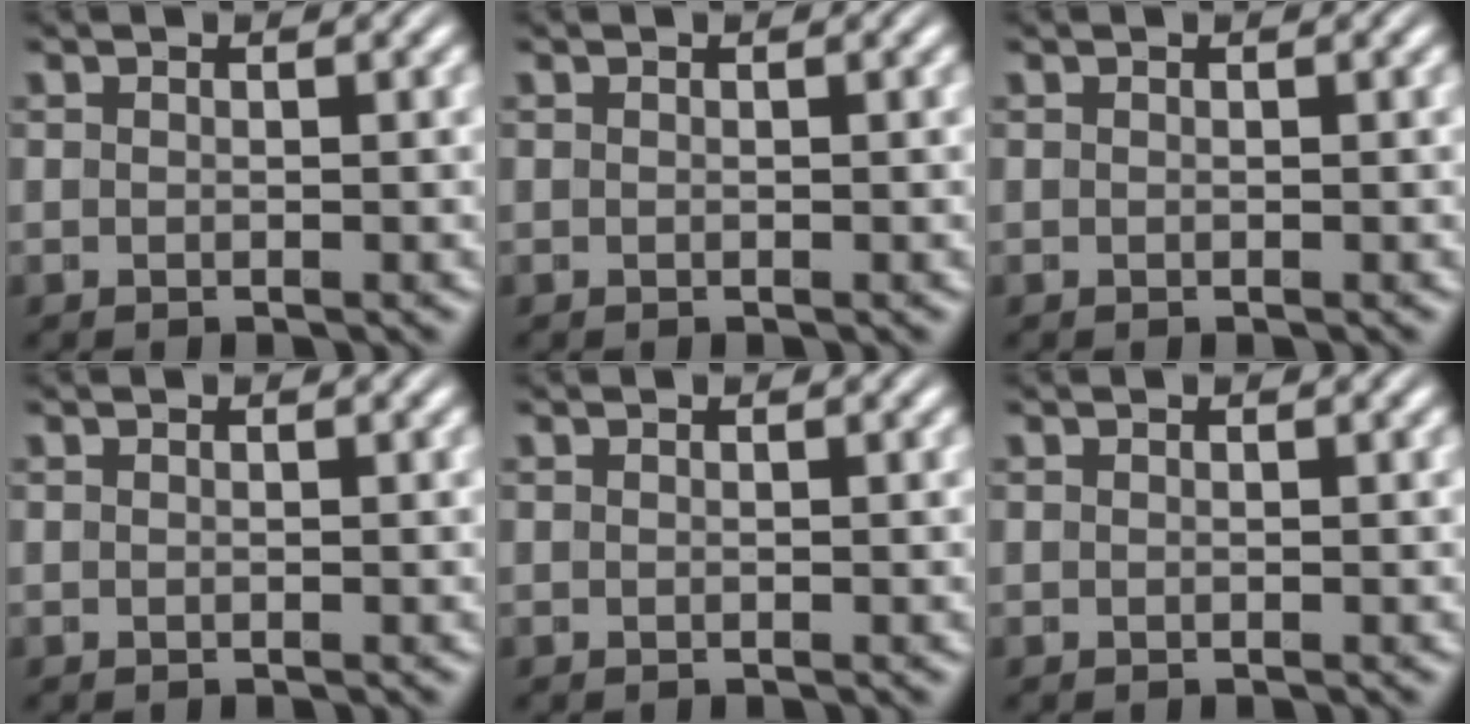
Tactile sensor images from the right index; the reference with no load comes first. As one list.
[{"total": 0.0}, {"total": 0.0}, {"total": 0.0}, {"total": 0.0}, {"total": 0.0}]